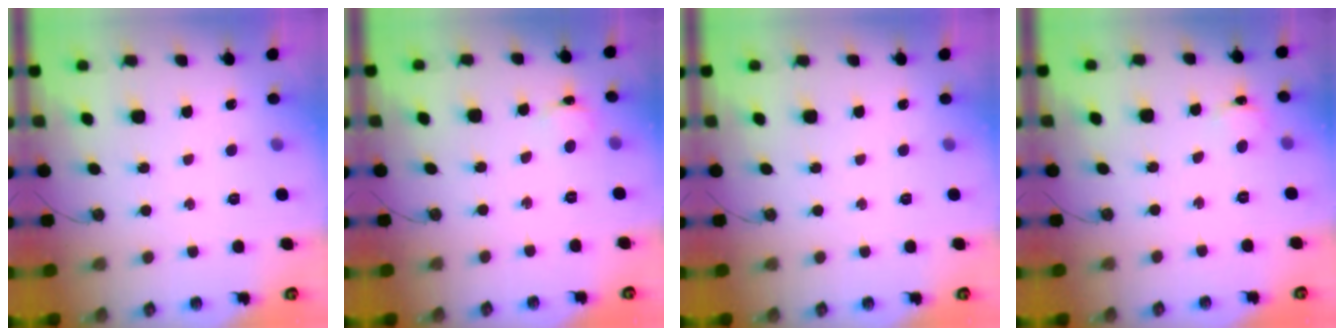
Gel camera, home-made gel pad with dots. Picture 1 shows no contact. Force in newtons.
{"total": 3.2, "press": 3.2, "slide": 0.5}
{"total": 0.0}
{"total": 3.0, "press": 3.0, "slide": 0.4}